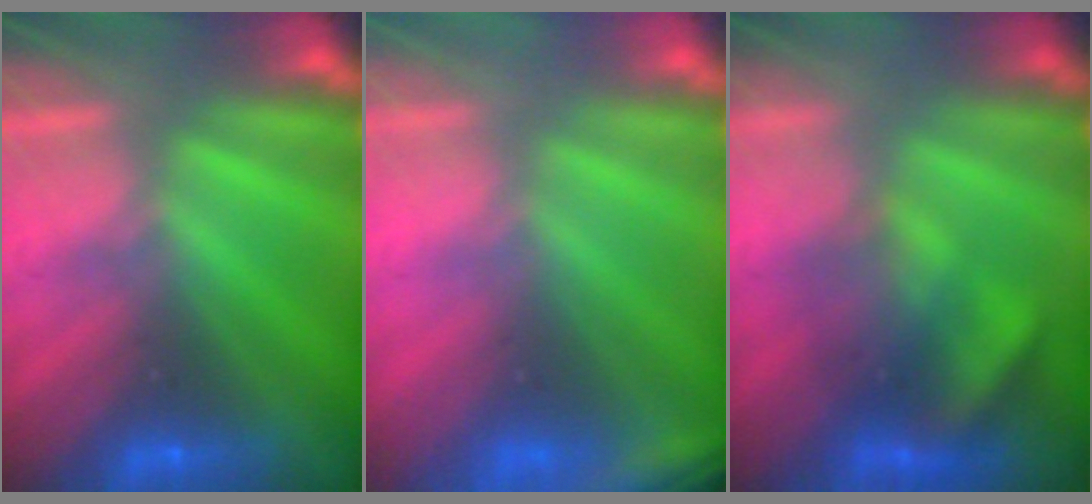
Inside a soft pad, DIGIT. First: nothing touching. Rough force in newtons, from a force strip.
{"total": 2.4}
{"total": 3.4}